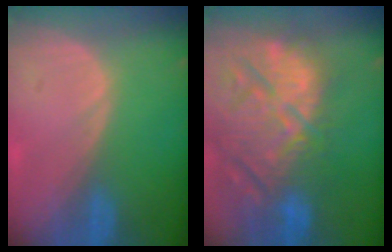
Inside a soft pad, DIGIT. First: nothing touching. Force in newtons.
{"total": 15.2, "press": 13.0, "slide": 7.9}